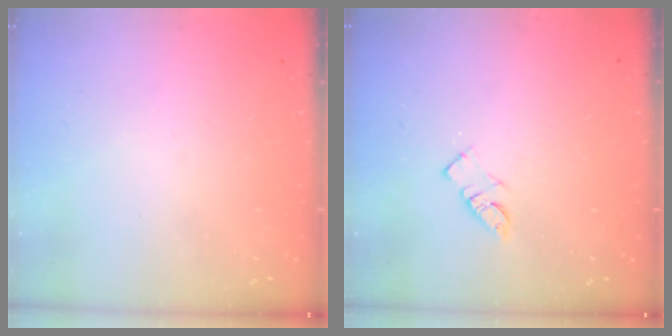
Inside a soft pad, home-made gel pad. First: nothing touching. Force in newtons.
{"total": 4.0, "press": 4.0, "slide": 0.4}